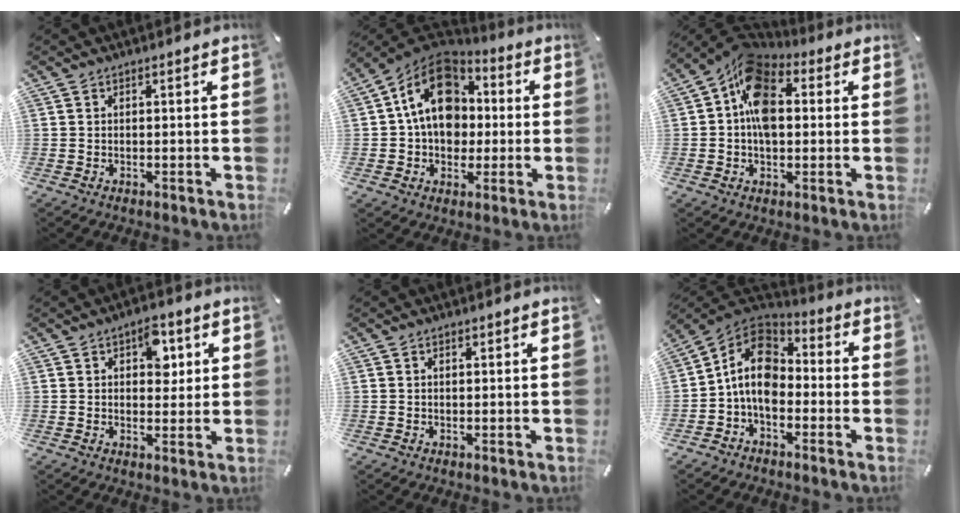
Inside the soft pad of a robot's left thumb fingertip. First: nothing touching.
{"total": 16.3, "force": [2.2, 13.0, 9.7], "torque": [-0.172, -0.002, 0.042]}
{"total": 12.9, "force": [1.9, 8.8, 9.2], "torque": [-0.172, -0.005, 0.033]}
{"total": 6.9, "force": [2.6, 4.4, 4.8], "torque": [-0.051, -0.004, 0.036]}
{"total": 0.7, "force": [0.3, 0.4, 0.5], "torque": [-0.011, 0.003, 0.005]}
{"total": 11.2, "force": [-2.3, 8.0, 7.5], "torque": [-0.163, 0.020, -0.046]}